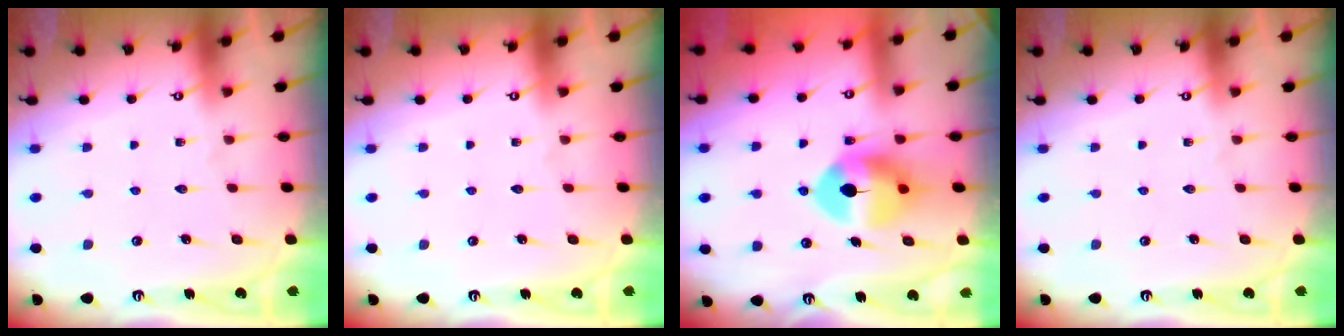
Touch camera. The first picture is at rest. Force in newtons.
{"total": 0.0}
{"total": 9.7, "press": 9.5, "slide": 1.9}
{"total": 0.0}